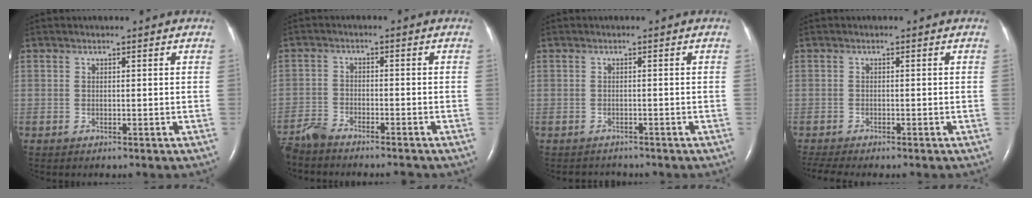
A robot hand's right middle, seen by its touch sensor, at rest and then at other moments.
{"total": 5.6, "force": [-5.4, 0.6, 1.5], "torque": [-0.028, -0.016, -0.094]}
{"total": 2.0, "force": [-1.9, 0.7, -0.1], "torque": [-0.001, -0.006, -0.026]}
{"total": 4.1, "force": [-3.5, 0.5, 2.1], "torque": [-0.039, -0.007, -0.054]}